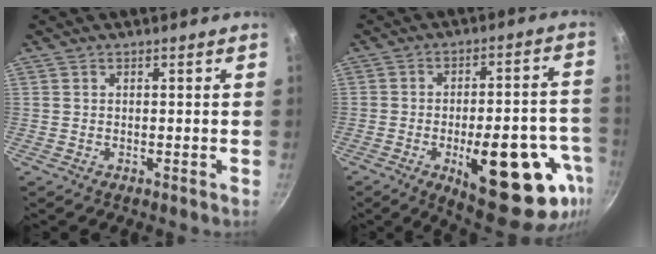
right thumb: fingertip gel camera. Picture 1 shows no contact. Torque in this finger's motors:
{"motor_torque": [2.70, 2.31, 2.10, -0.65, 0.45]}